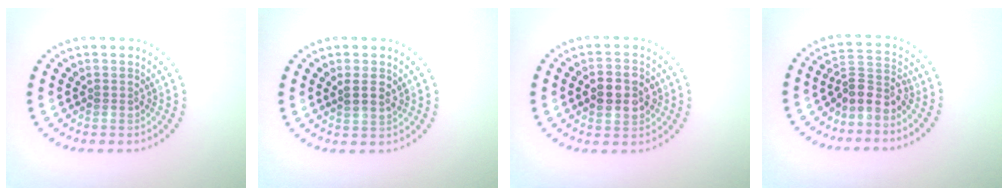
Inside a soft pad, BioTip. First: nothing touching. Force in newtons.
{"total": 1.6, "press": 1.4, "slide": 0.8}
{"total": 4.7, "press": 4.7, "slide": 0.2}
{"total": 2.8, "press": 2.3, "slide": 1.7}